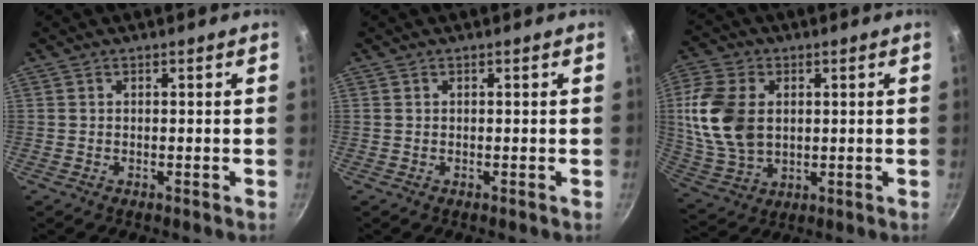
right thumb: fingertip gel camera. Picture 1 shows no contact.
{"total": 0.0}
{"total": 14.4, "force": [1.9, 9.9, 10.3], "torque": [-0.194, -0.007, 0.043]}